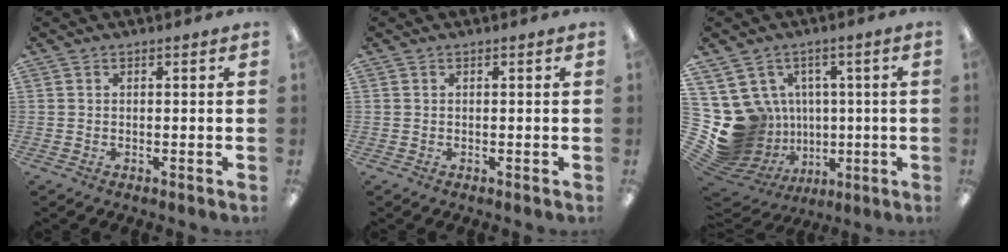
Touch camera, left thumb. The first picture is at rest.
{"total": 0.0}
{"total": 15.8, "force": [0.3, 14.8, 5.4], "torque": [-0.142, -0.027, 0.045]}